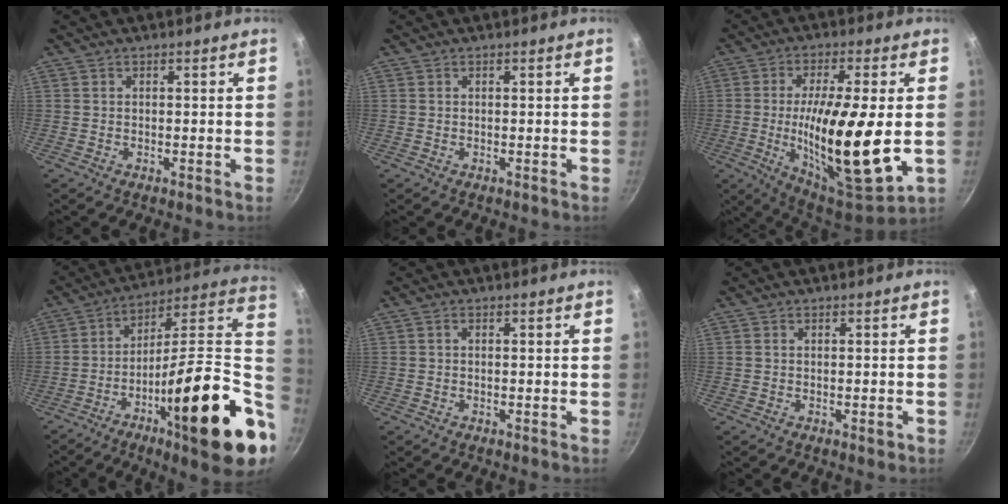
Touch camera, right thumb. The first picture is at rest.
{"total": 0.0}
{"total": 22.0, "force": [-1.8, 5.9, 21.1], "torque": [-0.362, -0.009, -0.025]}
{"total": 27.8, "force": [-3.3, 6.8, 26.7], "torque": [-0.373, 0.007, -0.058]}
{"total": 0.6, "force": [0.1, 0.3, 0.5], "torque": [-0.008, 0.003, 0.001]}
{"total": 1.2, "force": [-0.2, 0.7, 0.9], "torque": [-0.010, 0.002, -0.003]}